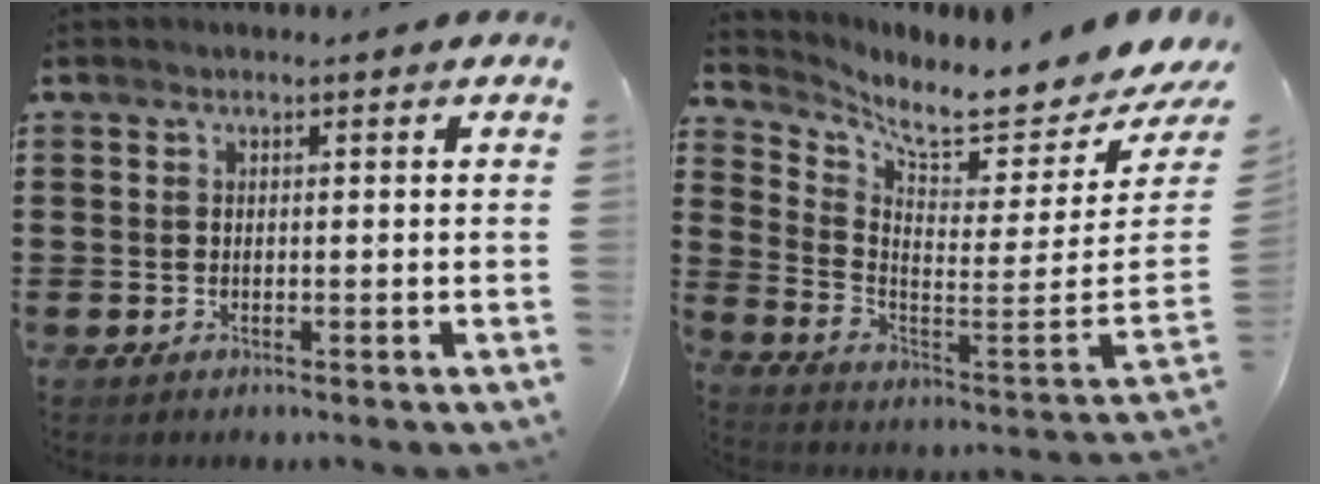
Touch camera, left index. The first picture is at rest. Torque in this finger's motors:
{"motor_torque": [0.00, -2.14, 0.49, 0.09]}